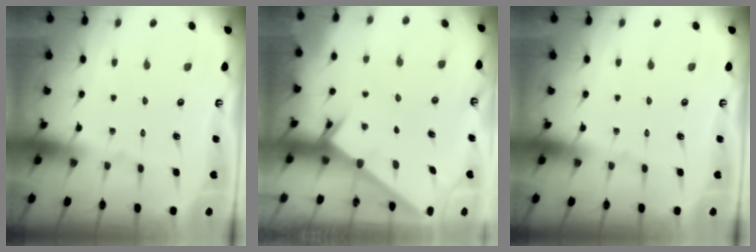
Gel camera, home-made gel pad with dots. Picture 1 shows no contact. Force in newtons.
{"total": 2.5, "press": 2.5, "slide": 0.2}
{"total": 0.0}